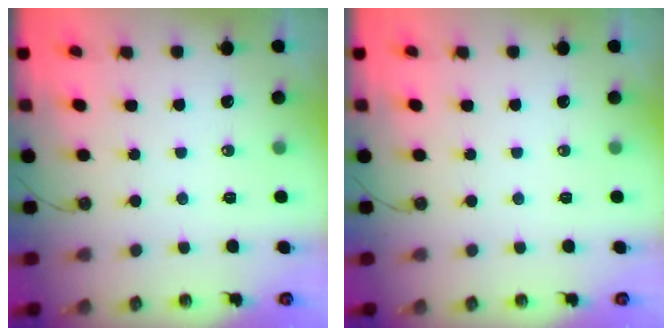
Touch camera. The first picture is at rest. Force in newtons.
{"total": 0.0}